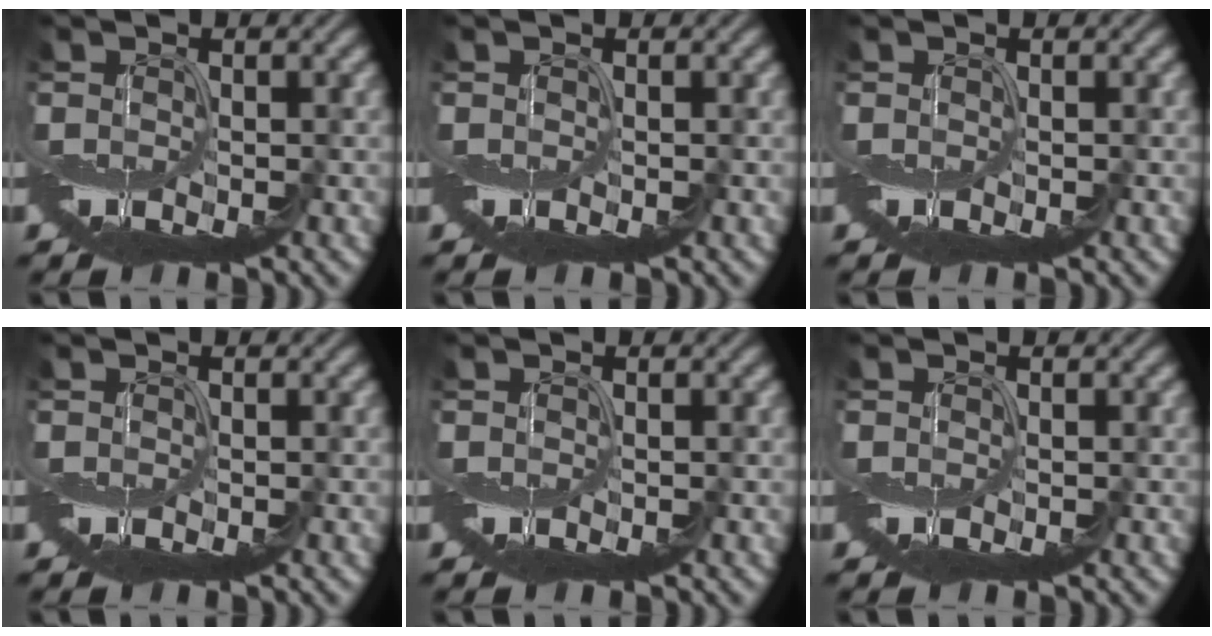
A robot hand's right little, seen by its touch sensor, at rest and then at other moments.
{"total": 0.0}
{"total": 0.0}
{"total": 0.0}
{"total": 0.0}
{"total": 0.0}